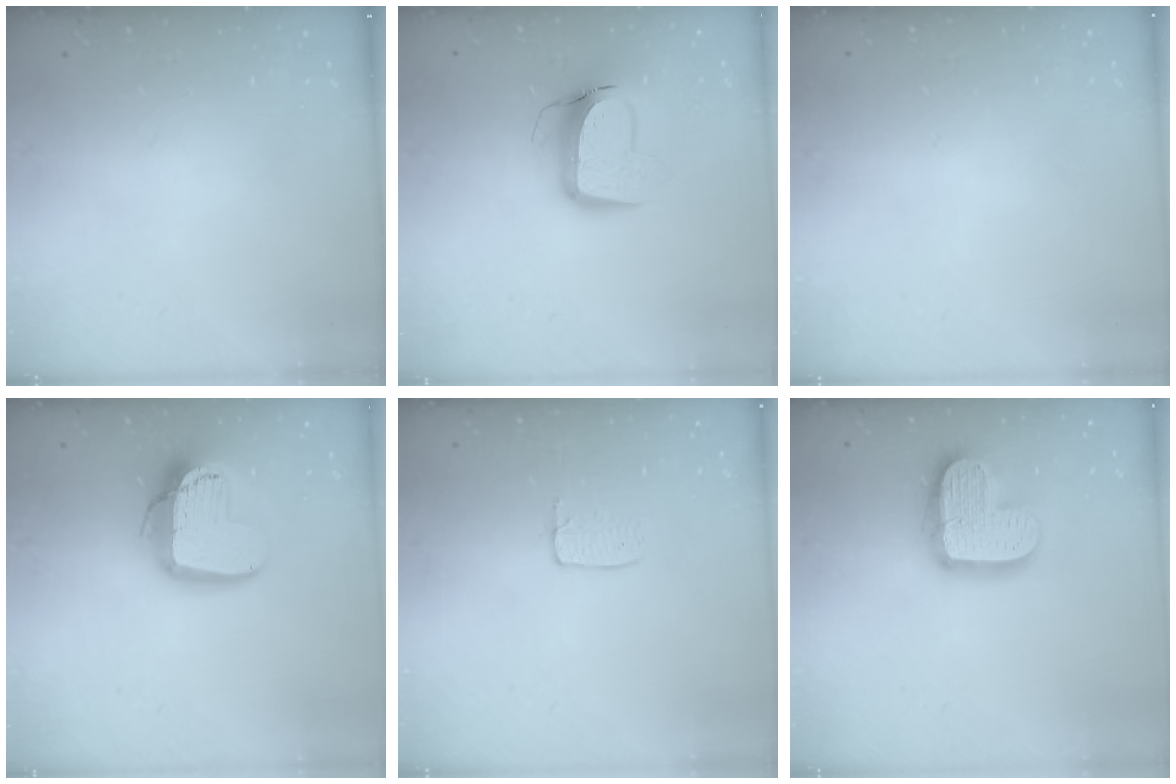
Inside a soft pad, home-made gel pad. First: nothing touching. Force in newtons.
{"total": 10.2, "press": 10.2, "slide": 1.0}
{"total": 0.0}
{"total": 14.7, "press": 14.6, "slide": 1.2}
{"total": 3.5, "press": 3.5, "slide": 0.2}
{"total": 16.4, "press": 16.4, "slide": 1.1}